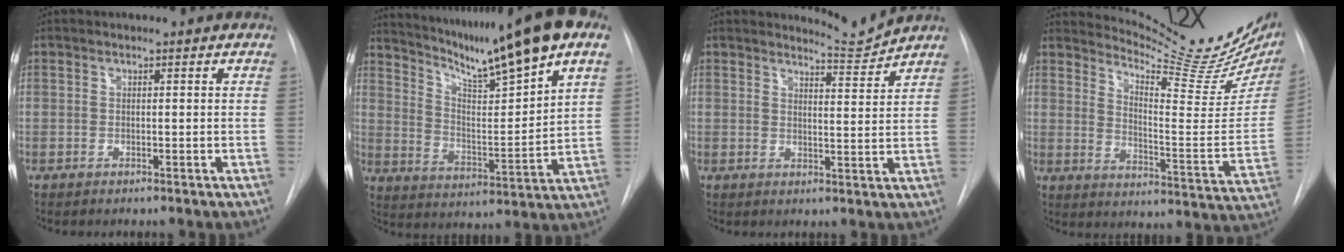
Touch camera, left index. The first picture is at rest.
{"total": 18.4, "force": [13.7, 0.8, 12.2], "torque": [-0.192, 0.006, 0.213]}
{"total": 3.8, "force": [3.6, -1.0, -0.8], "torque": [0.008, -0.030, 0.055]}
{"total": 19.9, "force": [18.1, 3.0, 7.8], "torque": [-0.106, -0.092, 0.228]}